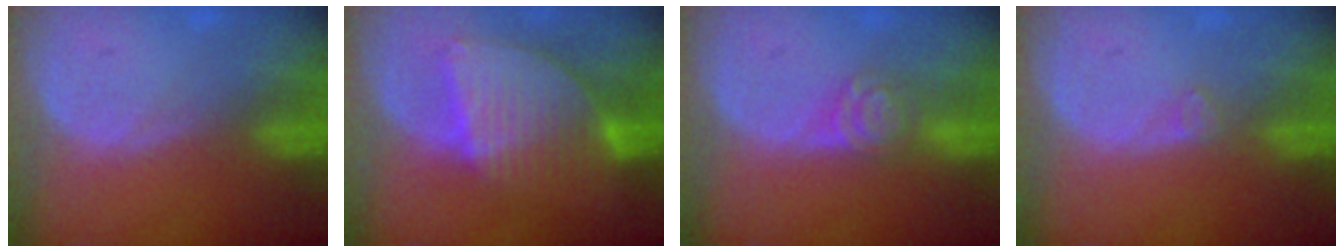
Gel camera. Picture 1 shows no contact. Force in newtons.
{"total": 8.5, "press": 7.5, "slide": 4.0}
{"total": 4.3, "press": 3.9, "slide": 1.9}
{"total": 1.1, "press": 1.0, "slide": 0.2}